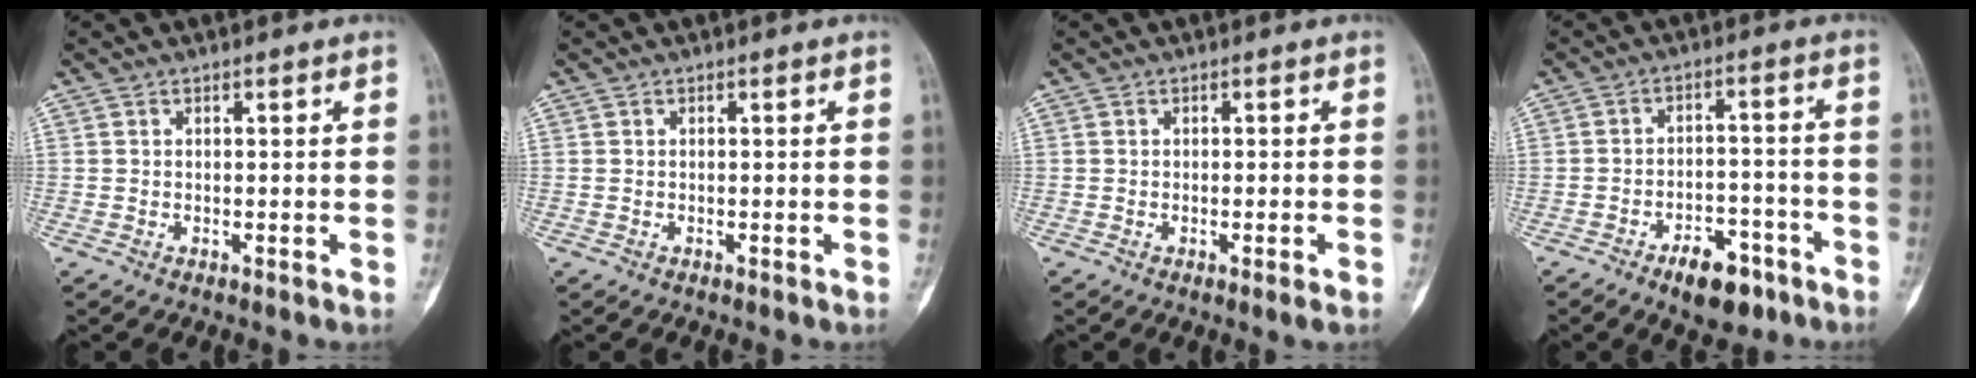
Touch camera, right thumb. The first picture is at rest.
{"total": 0.0}
{"total": 1.7, "force": [-0.7, 0.0, 1.6], "torque": [-0.027, -0.005, -0.009]}
{"total": 8.7, "force": [-5.6, 4.3, 5.1], "torque": [-0.050, 0.034, -0.082]}